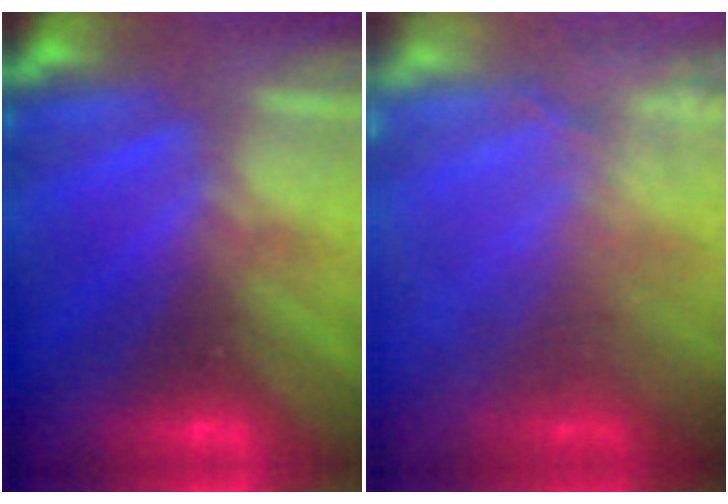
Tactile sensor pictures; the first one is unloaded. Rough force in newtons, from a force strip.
{"total": 11.2}